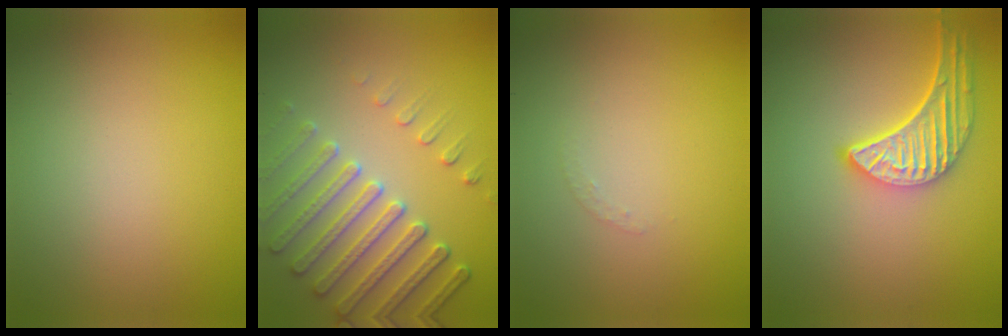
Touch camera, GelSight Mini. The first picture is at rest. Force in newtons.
{"total": 5.9, "press": 4.9, "slide": 3.3}
{"total": 0.7, "press": 0.7, "slide": 0.1}
{"total": 5.2, "press": 4.2, "slide": 3.1}